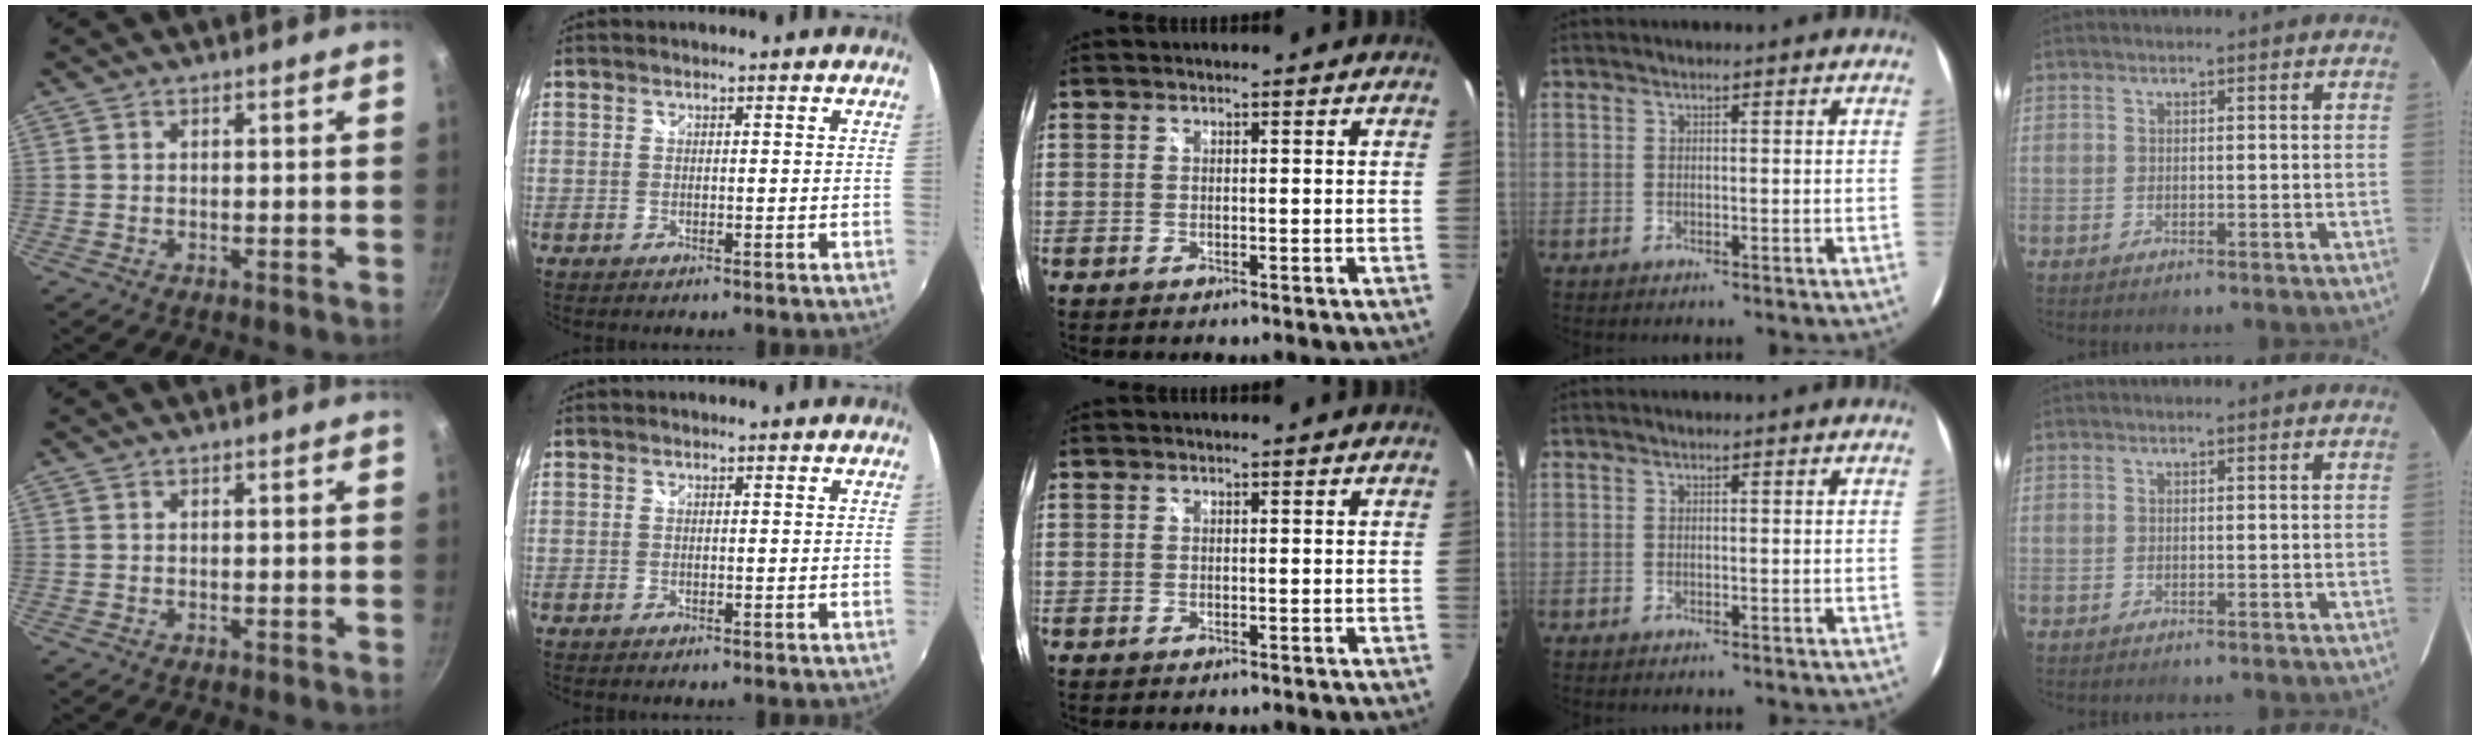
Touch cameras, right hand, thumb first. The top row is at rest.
{}